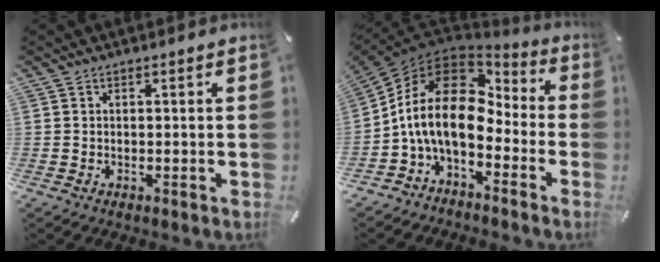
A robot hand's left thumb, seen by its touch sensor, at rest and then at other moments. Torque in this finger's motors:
{"motor_torque": [1.45, 3.56, 1.71, 0.45, 0.38]}